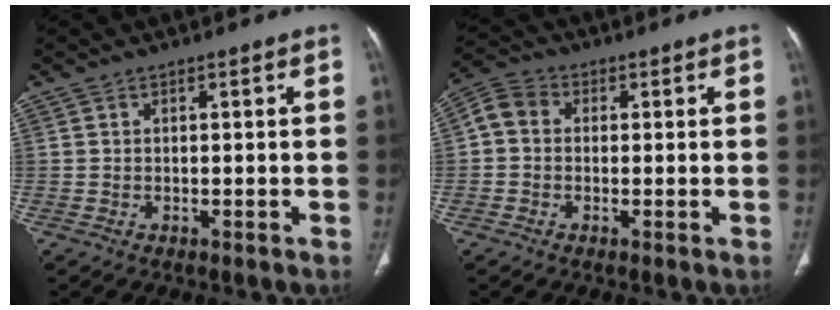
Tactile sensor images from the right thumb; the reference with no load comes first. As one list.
[{"total": 5.0, "force": [0.2, 4.2, 2.7], "torque": [-0.047, 0.016, -0.009]}]